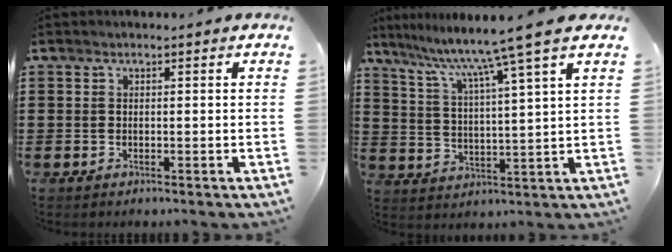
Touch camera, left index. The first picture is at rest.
{"total": 8.8, "force": [6.8, -1.6, 5.3], "torque": [-0.129, -0.041, 0.104]}